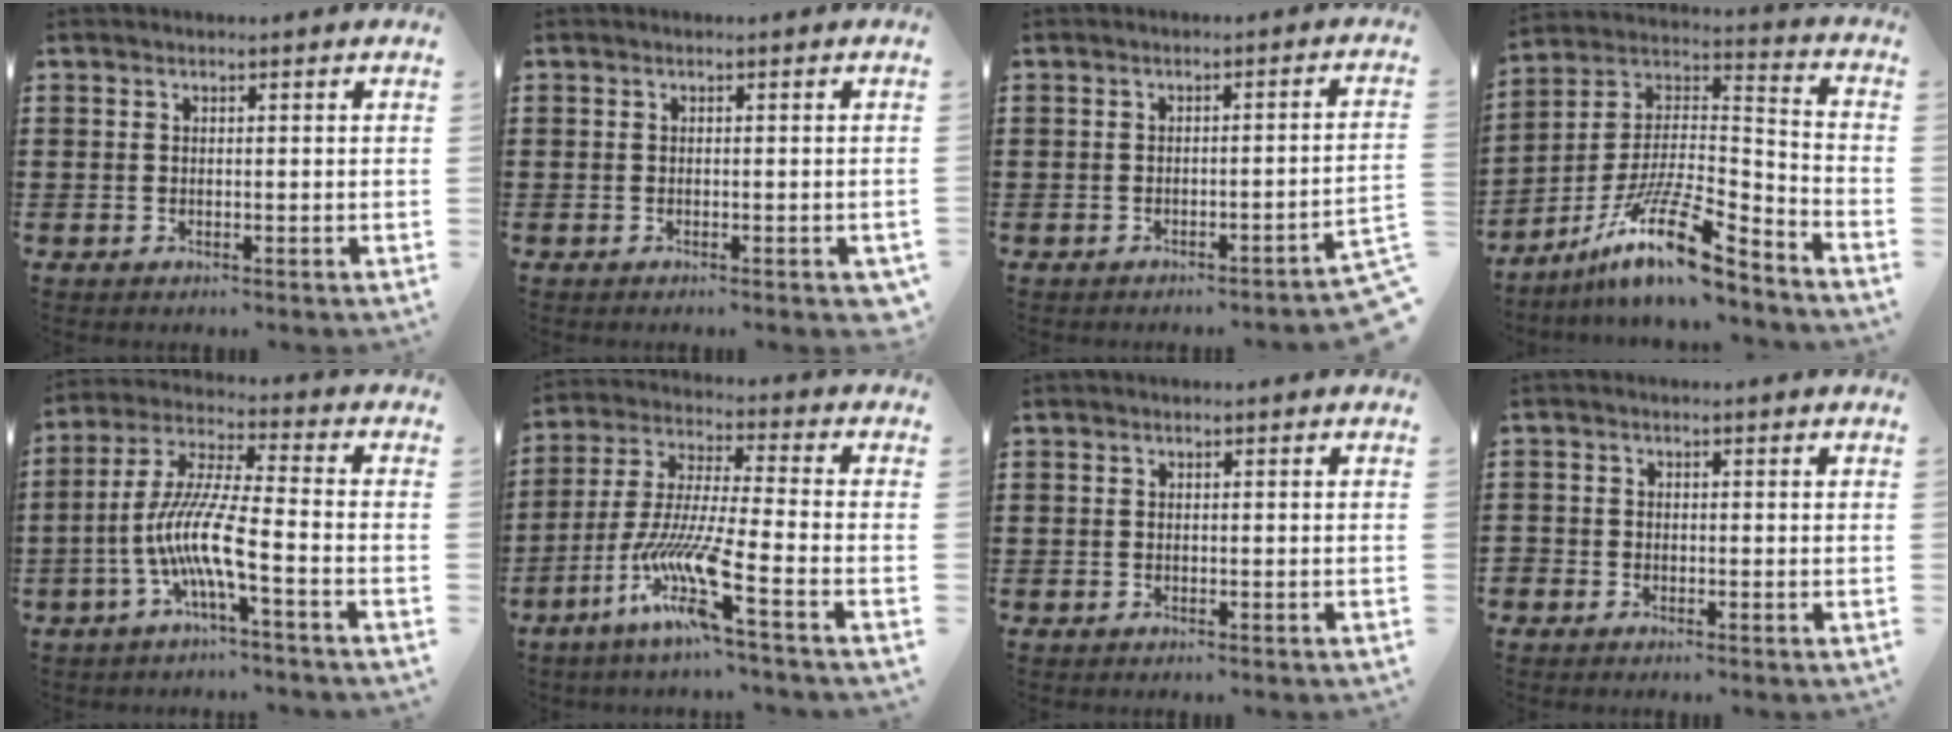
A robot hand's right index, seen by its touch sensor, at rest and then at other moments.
{"total": 0.5, "force": [-0.3, 0.1, 0.4], "torque": [-0.009, -0.004, -0.004]}
{"total": 1.9, "force": [-1.5, -0.3, 1.1], "torque": [-0.020, 0.000, -0.031]}
{"total": 15.2, "force": [-10.3, 3.2, 10.8], "torque": [-0.202, 0.022, -0.186]}
{"total": 9.9, "force": [-4.0, 0.9, 9.0], "torque": [-0.203, -0.018, -0.084]}
{"total": 11.4, "force": [-6.8, 0.8, 9.1], "torque": [-0.211, -0.022, -0.144]}
{"total": 0.0}
{"total": 1.1, "force": [-0.9, 0.6, 0.0], "torque": [-0.003, 0.001, -0.019]}